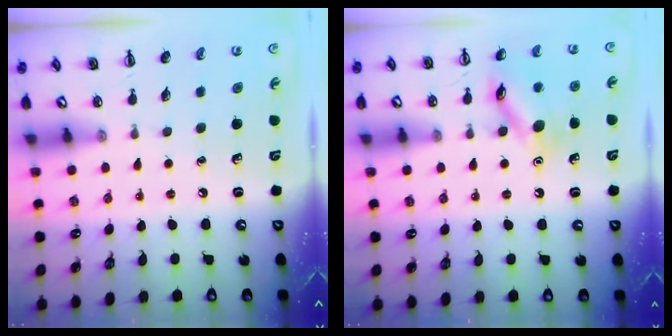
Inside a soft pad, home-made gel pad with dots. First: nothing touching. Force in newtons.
{"total": 12.7, "press": 12.7, "slide": 0.7}